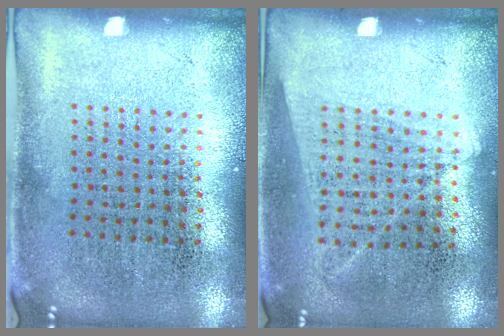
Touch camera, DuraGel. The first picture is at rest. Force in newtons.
{"total": 1.2, "press": 1.1, "slide": 0.6}